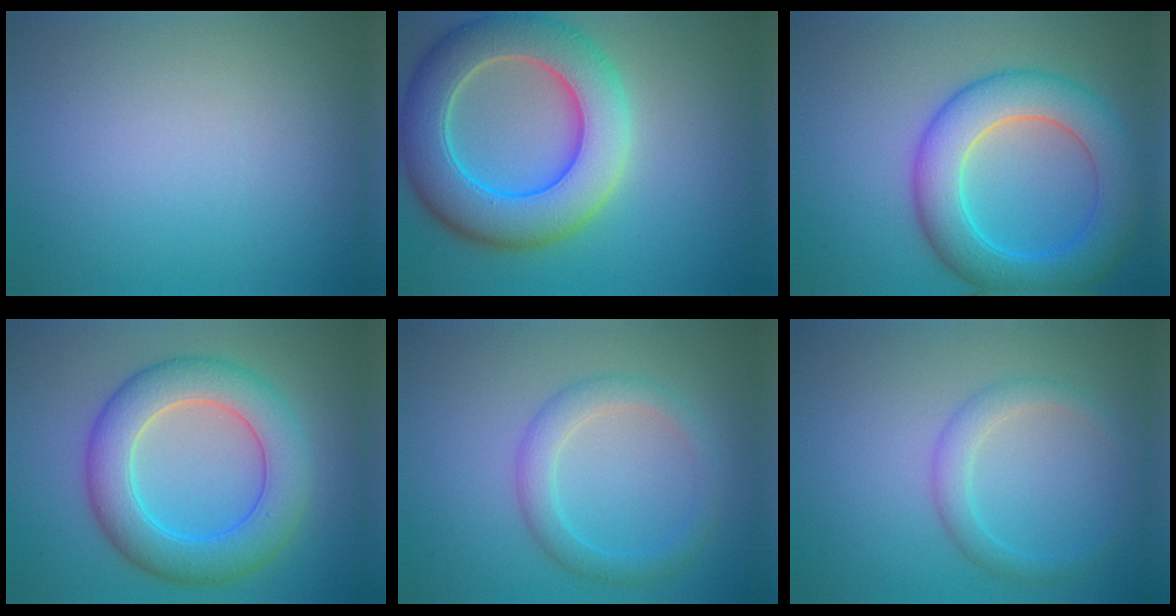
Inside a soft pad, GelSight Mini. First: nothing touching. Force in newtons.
{"total": 10.2, "press": 10.2, "slide": 0.6}
{"total": 7.7, "press": 7.7, "slide": 0.1}
{"total": 7.5, "press": 7.5, "slide": 0.2}
{"total": 2.8, "press": 2.8, "slide": 0.2}
{"total": 2.2, "press": 2.2, "slide": 0.1}